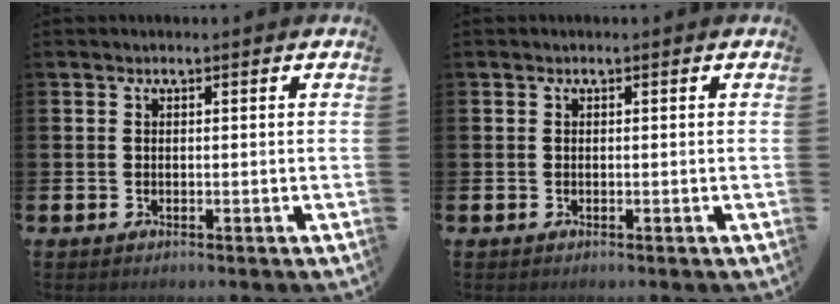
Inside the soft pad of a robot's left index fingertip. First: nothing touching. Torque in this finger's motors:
{"motor_torque": [0.00, 0.00, 0.00, 0.00]}